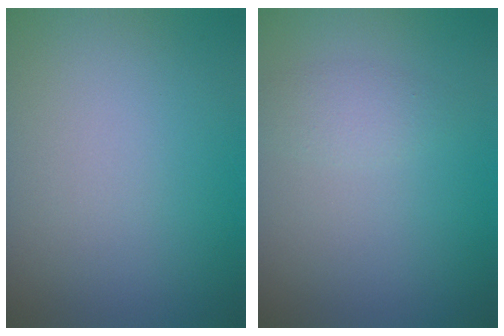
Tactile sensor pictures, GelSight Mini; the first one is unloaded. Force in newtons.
{"total": 1.5, "press": 1.5, "slide": 0.1}